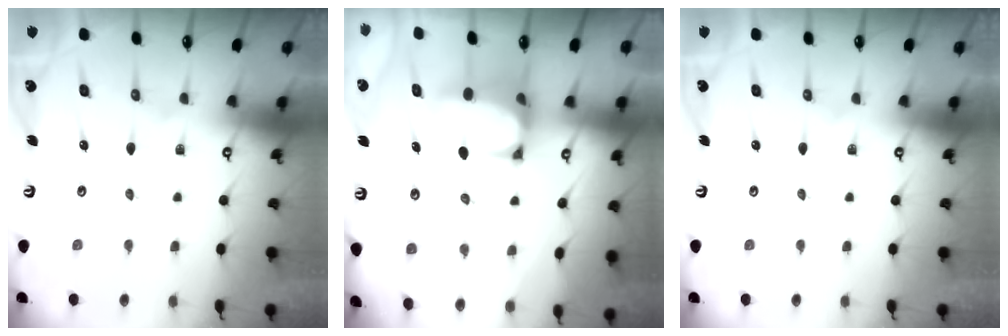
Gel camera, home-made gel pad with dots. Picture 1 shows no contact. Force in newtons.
{"total": 1.3, "press": 0.8, "slide": 1.0}
{"total": 0.0}